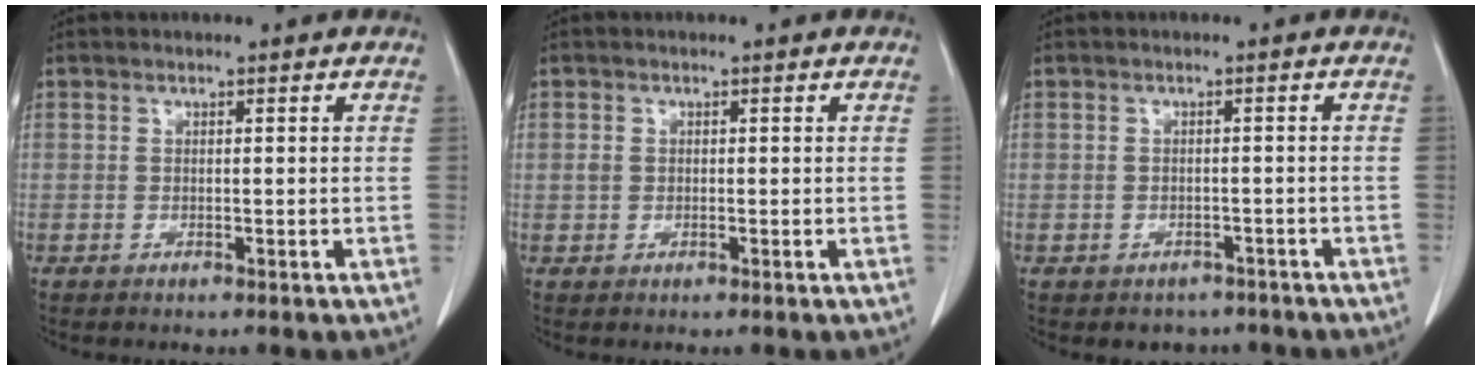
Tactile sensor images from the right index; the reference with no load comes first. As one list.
[{"total": 1.0, "force": [0.1, 0.8, 0.5], "torque": [-0.012, 0.006, 0.003]}, {"total": 3.3, "force": [-2.4, 2.2, 0.2], "torque": [-0.001, 0.012, -0.031]}]